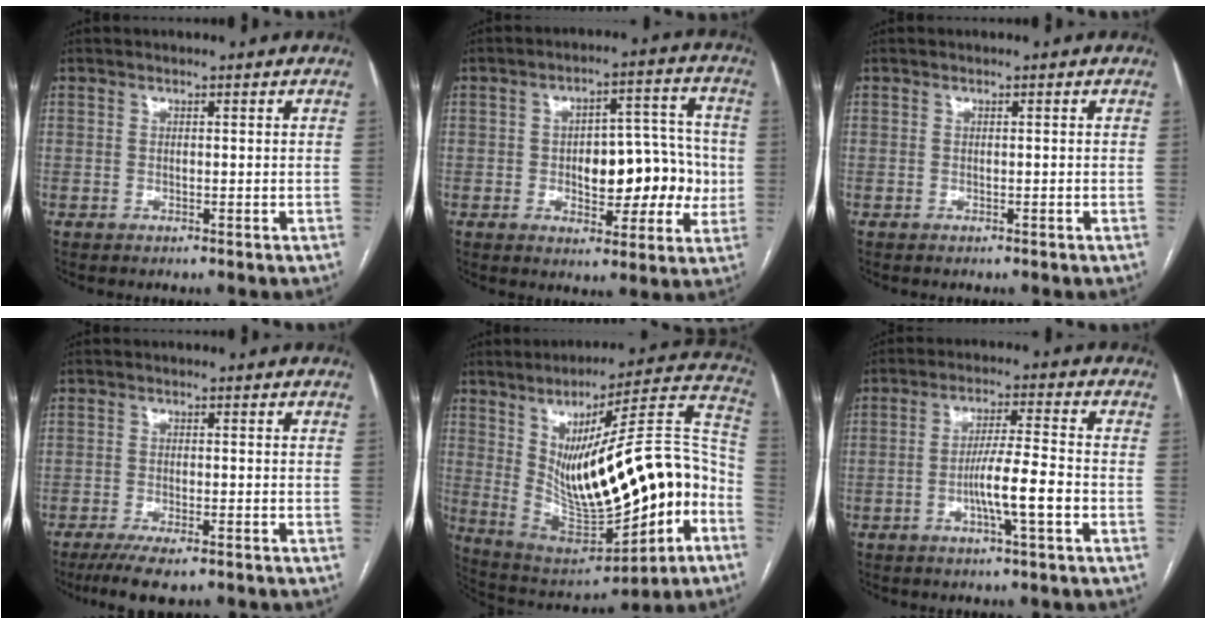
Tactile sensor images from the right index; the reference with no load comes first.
{"total": 11.7, "force": [-0.9, 5.4, 10.3], "torque": [-0.131, 0.031, -0.004]}
{"total": 0.0}
{"total": 6.8, "force": [-5.1, 1.3, 4.2], "torque": [-0.066, -0.014, -0.080]}
{"total": 25.7, "force": [-3.6, 6.8, 24.5], "torque": [-0.365, 0.024, -0.026]}
{"total": 7.7, "force": [-2.6, 0.1, 7.2], "torque": [-0.129, 0.002, -0.047]}